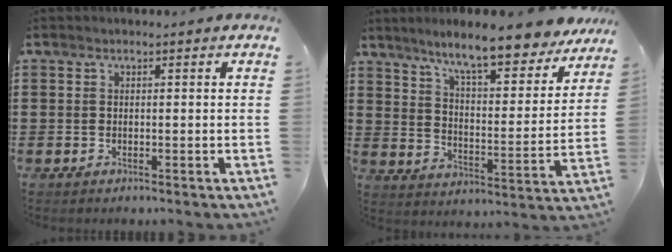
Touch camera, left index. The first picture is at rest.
{"total": 9.8, "force": [8.5, 0.1, 4.8], "torque": [-0.116, -0.051, 0.142]}